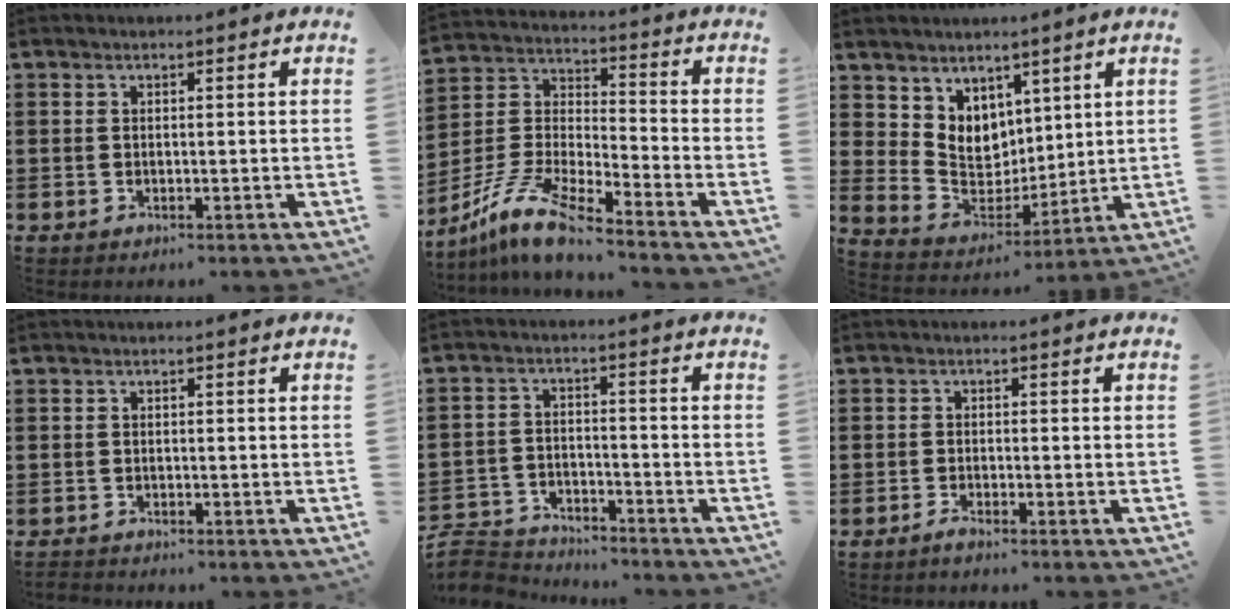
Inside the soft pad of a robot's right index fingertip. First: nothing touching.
{"total": 10.0, "force": [-8.5, 1.0, 5.0], "torque": [-0.131, -0.004, -0.178]}
{"total": 6.8, "force": [4.3, 5.2, 0.5], "torque": [-0.039, -0.030, 0.084]}
{"total": 1.1, "force": [-1.1, 0.0, -0.1], "torque": [-0.001, 0.000, -0.024]}
{"total": 5.7, "force": [-5.6, 0.9, 0.3], "torque": [-0.026, 0.003, -0.118]}
{"total": 1.6, "force": [-1.5, -0.1, 0.4], "torque": [-0.010, -0.004, -0.028]}